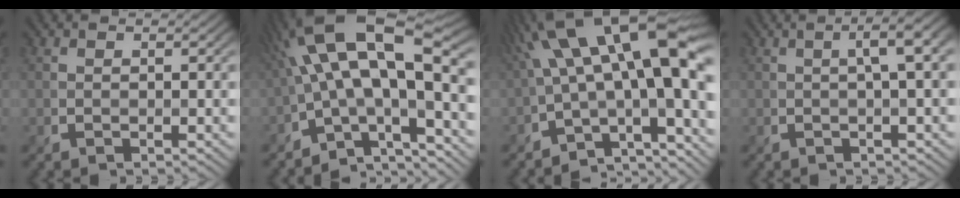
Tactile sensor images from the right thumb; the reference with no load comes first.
{"total": 16.7, "force": [-0.7, 6.2, 15.5], "torque": [-0.257, 0.027, -0.016]}
{"total": 18.3, "force": [1.3, 6.7, 17.0], "torque": [-0.252, 0.024, 0.024]}
{"total": 3.9, "force": [0.7, 0.7, 3.8], "torque": [-0.052, 0.020, 0.009]}